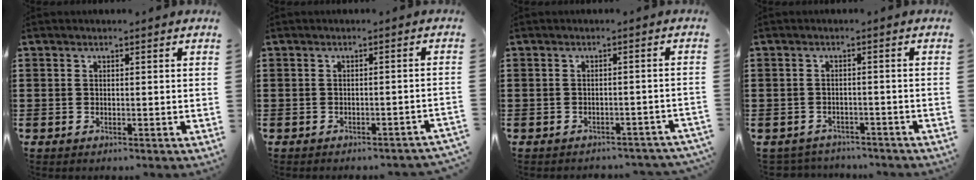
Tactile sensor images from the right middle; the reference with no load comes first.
{"total": 1.2, "force": [-1.1, 0.0, 0.3], "torque": [-0.008, 0.002, -0.023]}
{"total": 1.8, "force": [-1.7, 0.2, 0.1], "torque": [-0.008, 0.000, -0.037]}
{"total": 2.1, "force": [-2.0, 0.4, -0.2], "torque": [-0.005, 0.001, -0.046]}